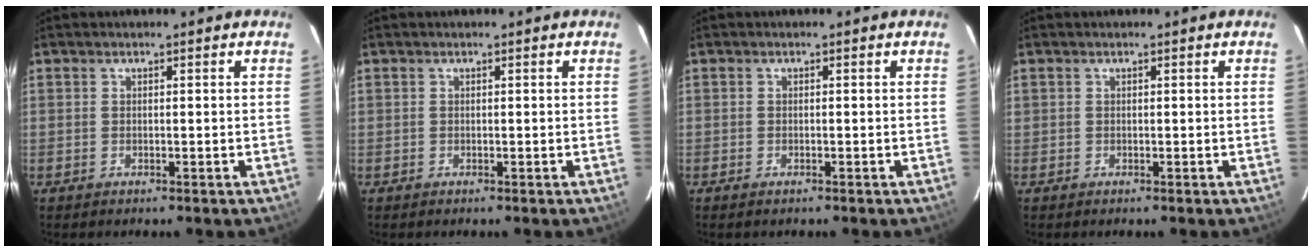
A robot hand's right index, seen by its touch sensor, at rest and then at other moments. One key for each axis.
{"total": 0.0}
{"total": 0.5, "fx": -0.5, "fy": 0.2, "fz": 0.1, "tx": -0.003, "ty": -0.003, "tz": -0.010}
{"total": 0.0}